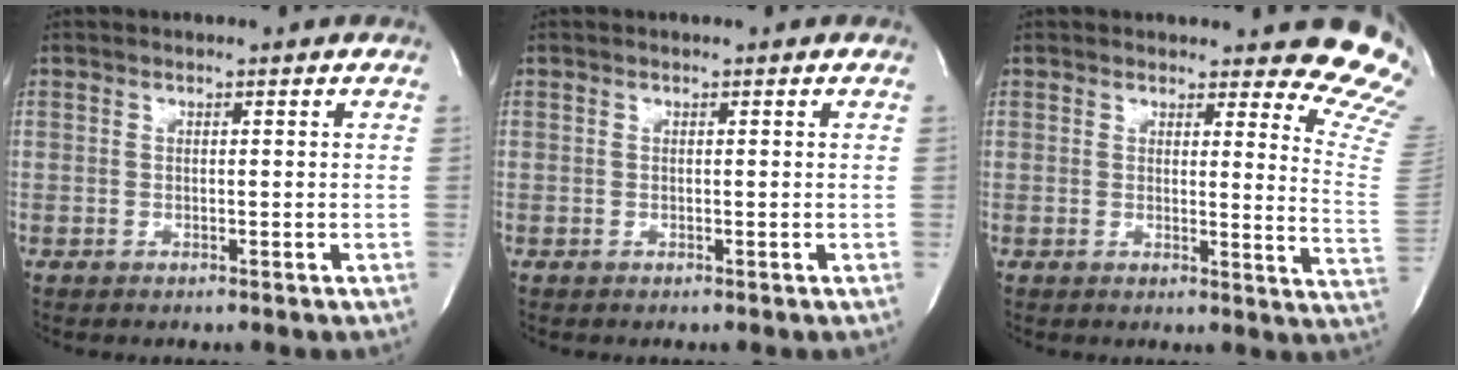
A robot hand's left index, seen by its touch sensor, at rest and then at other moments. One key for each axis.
{"total": 0.0}
{"total": 11.4, "fx": 10.5, "fy": 1.4, "fz": 4.3, "tx": -0.025, "ty": -0.106, "tz": 0.082}